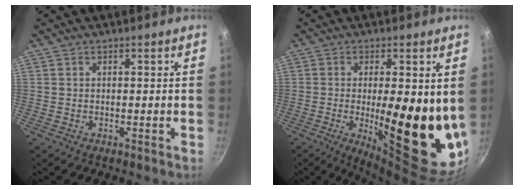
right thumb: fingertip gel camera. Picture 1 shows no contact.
{"total": 18.7, "force": [-0.6, 5.9, 17.8], "torque": [-0.230, -0.031, 0.001]}